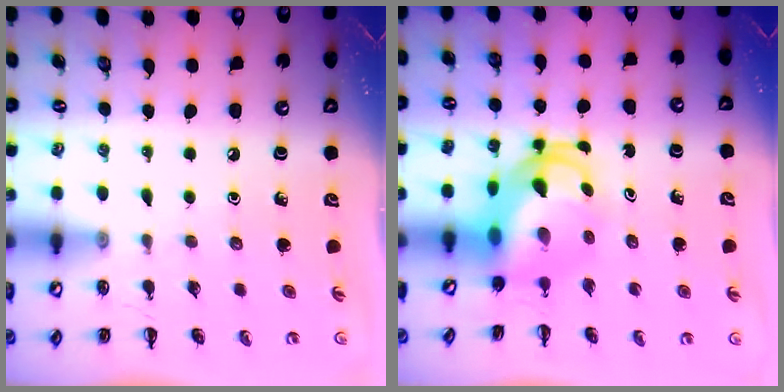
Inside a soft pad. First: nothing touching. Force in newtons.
{"total": 5.1, "press": 5.0, "slide": 0.5}